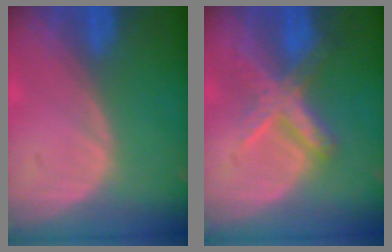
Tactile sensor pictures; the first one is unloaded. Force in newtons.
{"total": 7.2, "press": 6.2, "slide": 3.8}